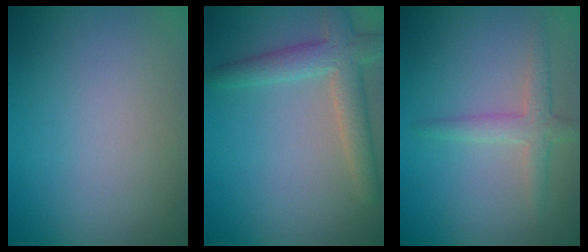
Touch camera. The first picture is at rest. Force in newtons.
{"total": 4.1, "press": 4.1, "slide": 0.2}
{"total": 2.6, "press": 2.6, "slide": 0.0}